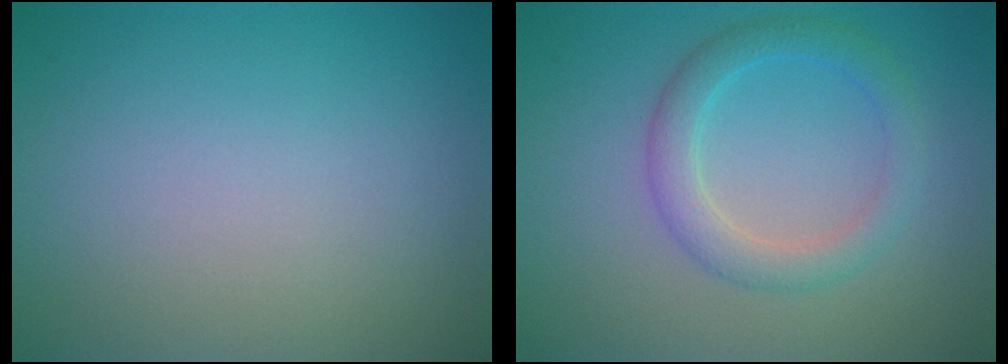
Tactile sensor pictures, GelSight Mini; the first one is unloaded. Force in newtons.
{"total": 3.1, "press": 3.1, "slide": 0.2}